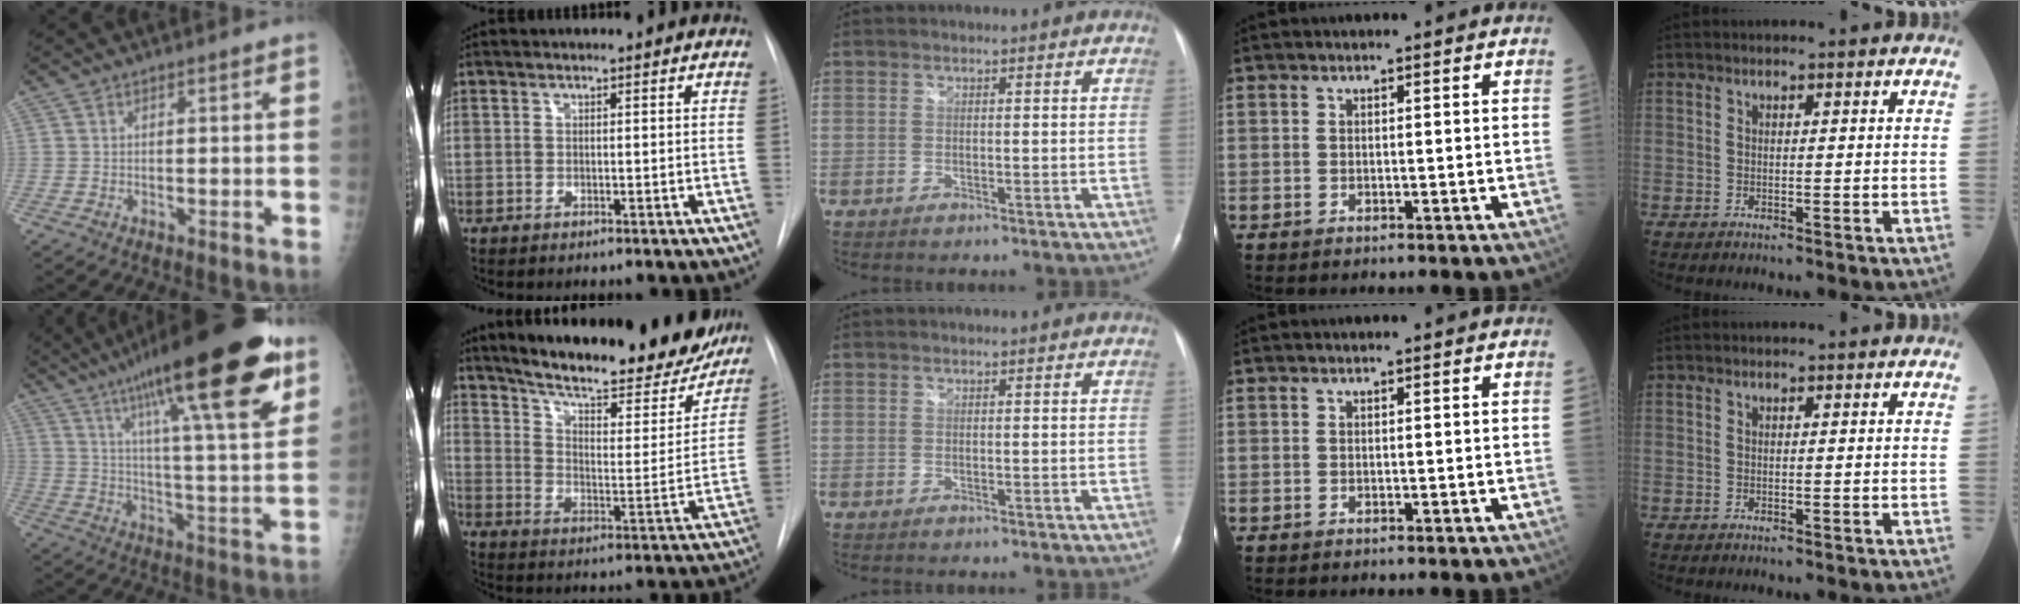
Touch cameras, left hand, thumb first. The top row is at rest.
{"thumb": {"total": 28.2, "force": [16.2, 5.5, 22.4], "torque": [-0.342, -0.037, 0.254]}, "index": {"total": 24.9, "force": [20.9, 5.7, 12.2], "torque": [-0.179, -0.039, 0.275]}}